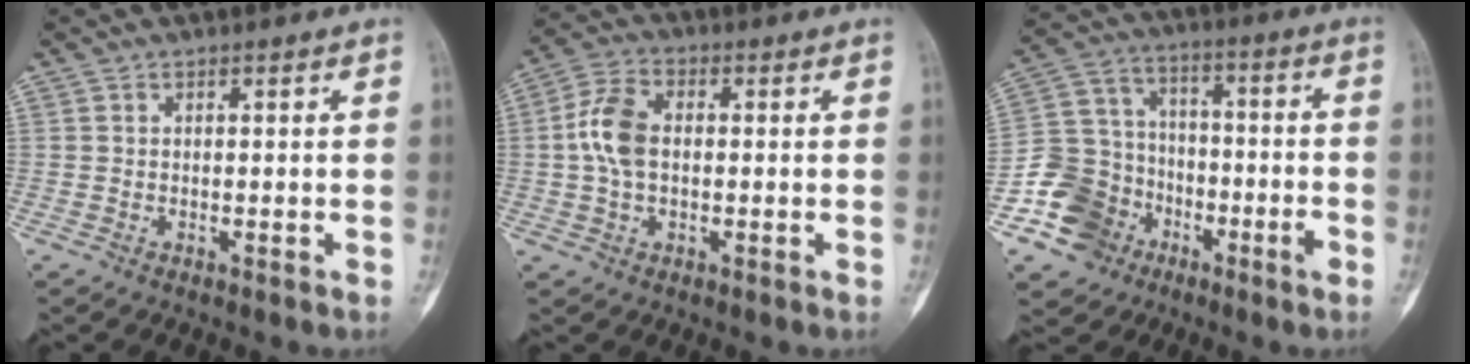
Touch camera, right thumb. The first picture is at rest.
{"total": 8.7, "force": [0.1, 5.3, 6.9], "torque": [-0.139, 0.020, -0.006]}
{"total": 13.6, "force": [-7.2, 10.8, 4.0], "torque": [-0.044, 0.077, -0.130]}